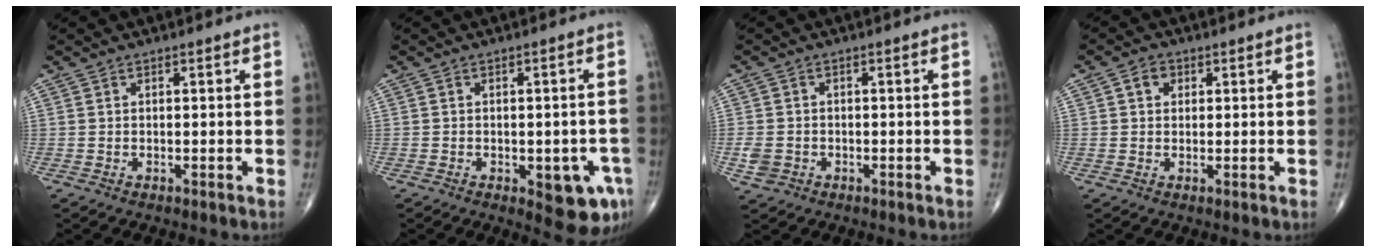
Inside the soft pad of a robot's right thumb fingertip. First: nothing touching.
{"total": 8.9, "force": [-3.3, 3.7, 7.4], "torque": [-0.065, 0.006, -0.031]}
{"total": 3.6, "force": [-1.1, 3.0, 1.7], "torque": [-0.036, 0.003, -0.018]}
{"total": 2.9, "force": [0.9, 2.3, 1.4], "torque": [-0.015, 0.004, 0.014]}